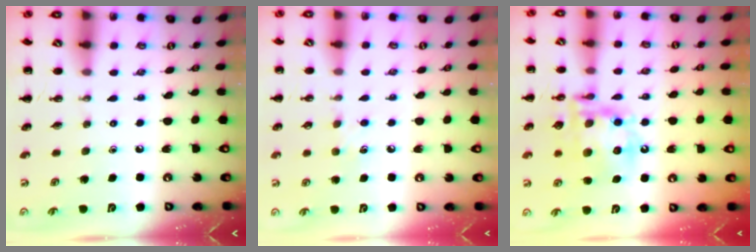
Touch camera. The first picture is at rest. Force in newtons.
{"total": 5.1, "press": 4.9, "slide": 1.3}
{"total": 16.6, "press": 16.2, "slide": 3.6}